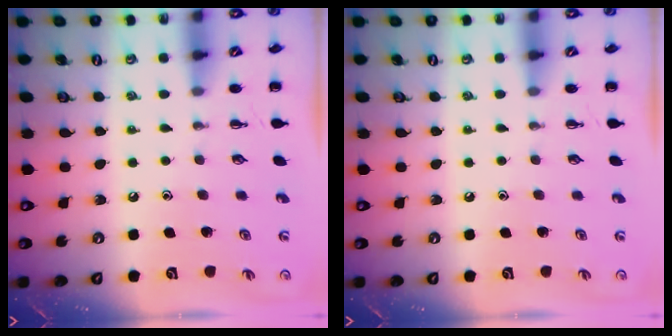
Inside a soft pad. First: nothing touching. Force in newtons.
{"total": 0.0}